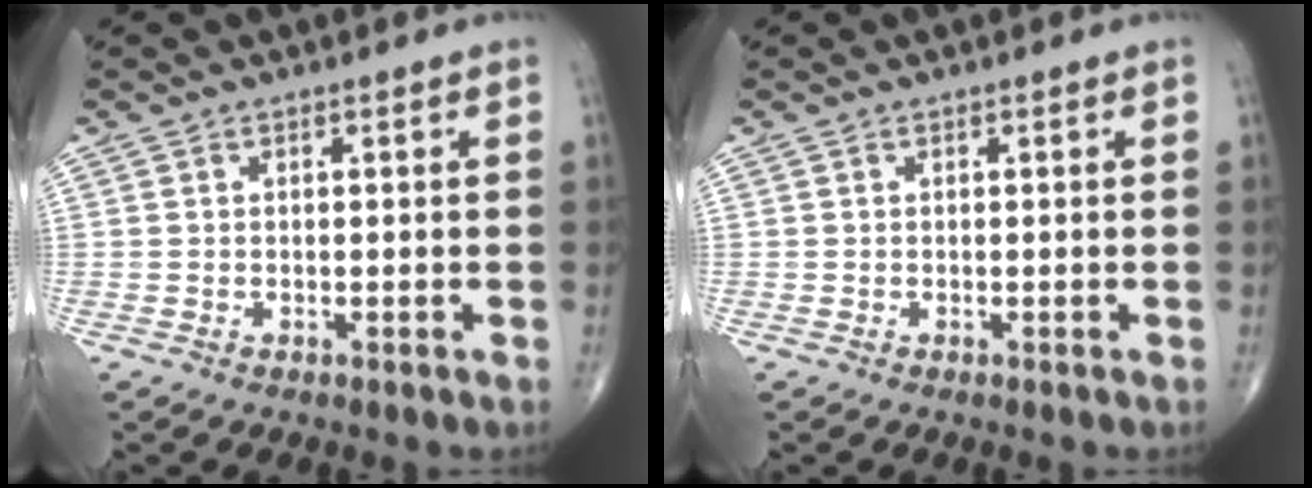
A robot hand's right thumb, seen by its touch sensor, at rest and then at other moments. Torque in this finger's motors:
{"motor_torque": [0.00, 0.00, 0.00, 0.00, 0.00]}